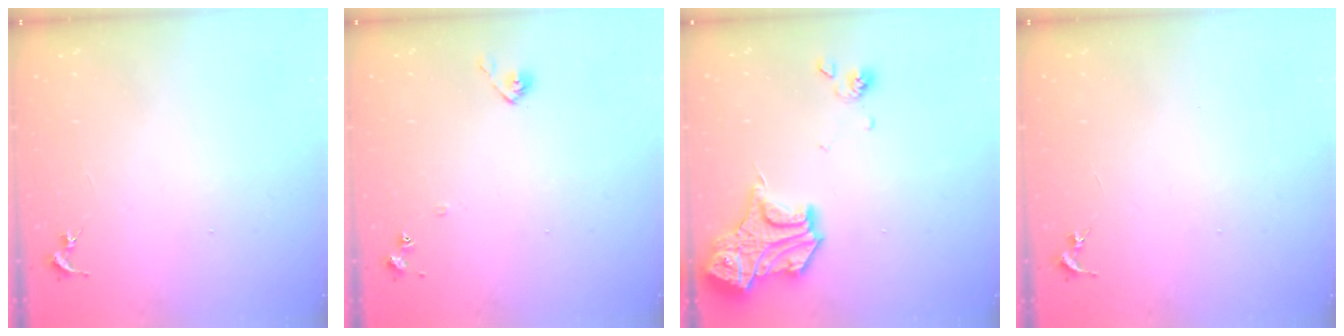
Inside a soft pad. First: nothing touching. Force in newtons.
{"total": 5.4, "press": 5.4, "slide": 0.4}
{"total": 19.9, "press": 19.8, "slide": 1.8}
{"total": 0.0}